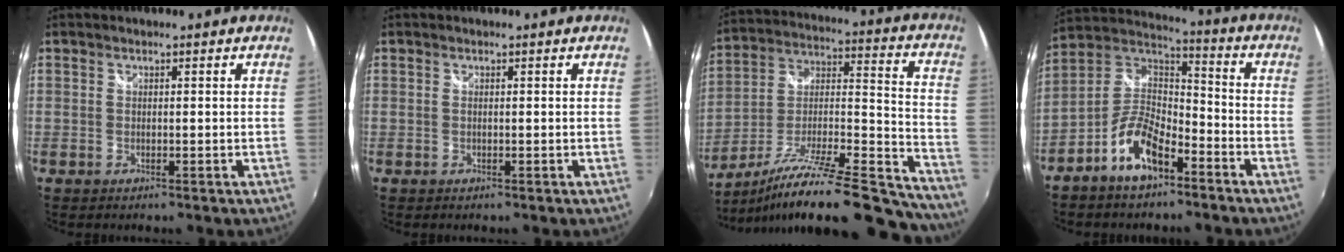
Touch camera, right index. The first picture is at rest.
{"total": 0.0}
{"total": 28.8, "force": [-23.1, 5.5, 16.3], "torque": [-0.223, -0.020, -0.348]}
{"total": 11.6, "force": [-6.6, 5.3, 7.9], "torque": [-0.174, 0.019, -0.125]}